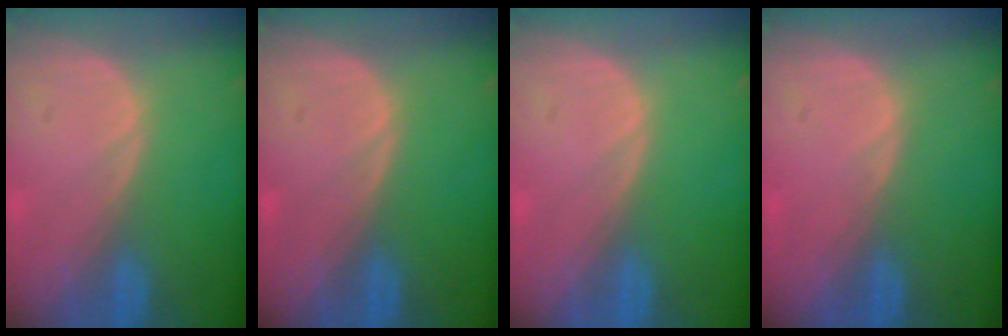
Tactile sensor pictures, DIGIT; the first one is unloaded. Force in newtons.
{"total": 0.0}
{"total": 0.0}
{"total": 0.5, "press": 0.0, "slide": 0.5}